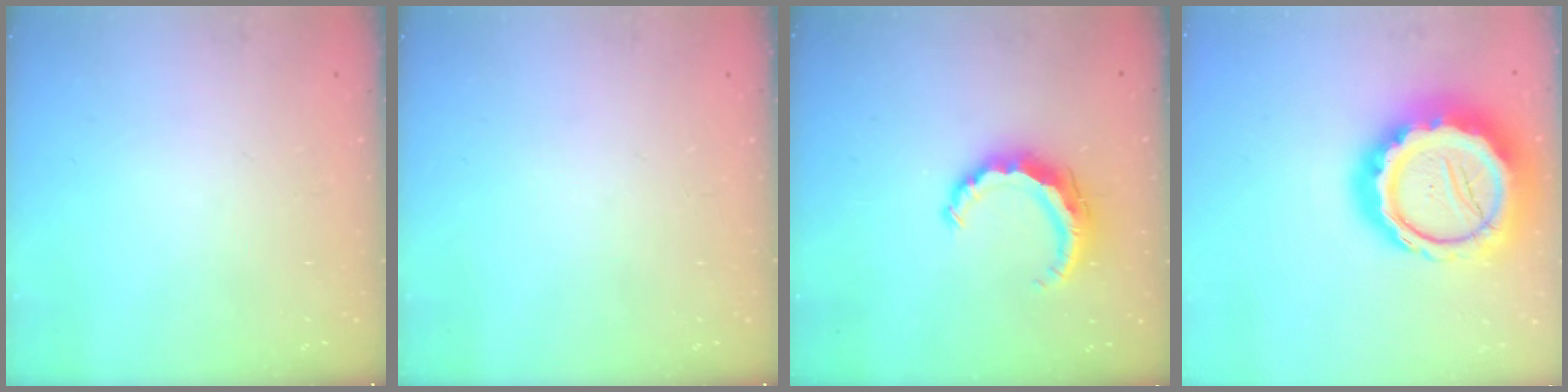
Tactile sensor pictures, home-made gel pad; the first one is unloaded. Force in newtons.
{"total": 0.0}
{"total": 7.5, "press": 7.5, "slide": 0.2}
{"total": 27.7, "press": 27.3, "slide": 4.7}